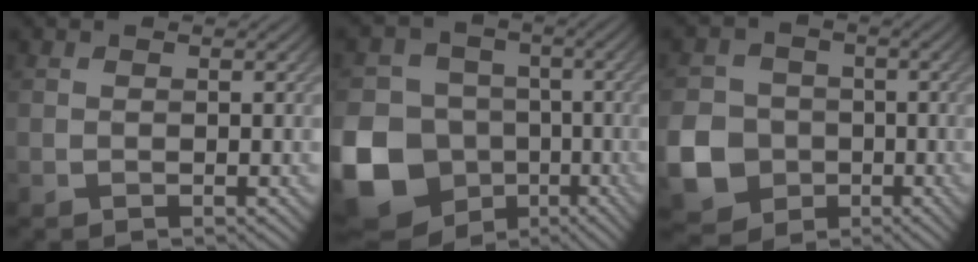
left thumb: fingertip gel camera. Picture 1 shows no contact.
{"total": 18.3, "force": [-6.6, 15.8, 6.7], "torque": [-0.201, -0.052, -0.134]}
{"total": 11.7, "force": [-3.5, 10.5, 3.7], "torque": [-0.133, -0.052, -0.082]}